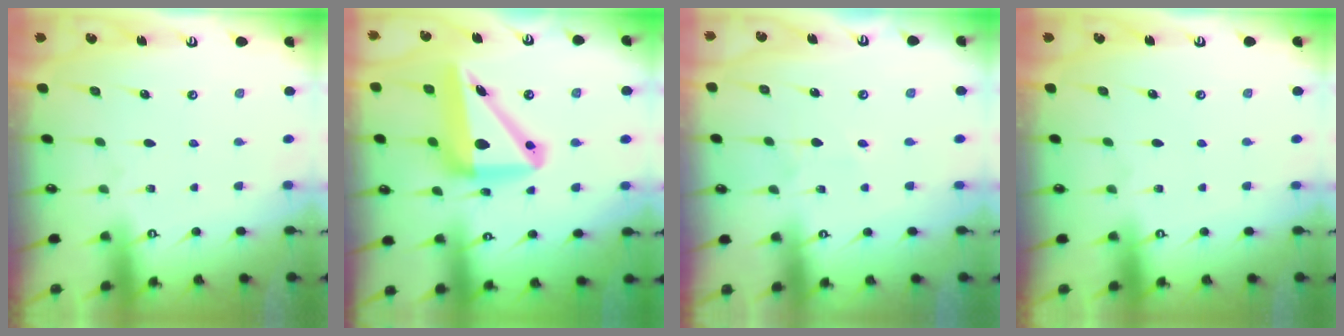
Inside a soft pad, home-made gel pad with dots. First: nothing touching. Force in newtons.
{"total": 16.4, "press": 16.0, "slide": 3.7}
{"total": 2.8, "press": 2.8, "slide": 0.3}
{"total": 0.0}